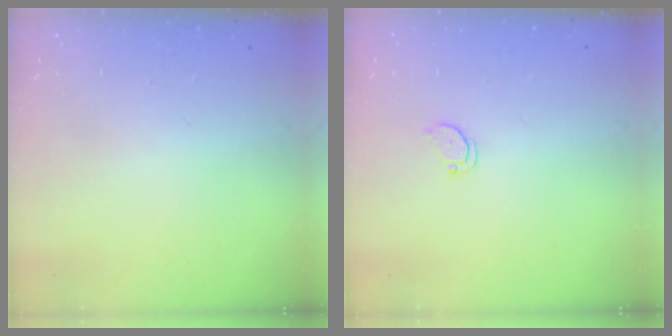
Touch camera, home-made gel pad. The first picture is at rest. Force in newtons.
{"total": 2.2, "press": 2.2, "slide": 0.2}